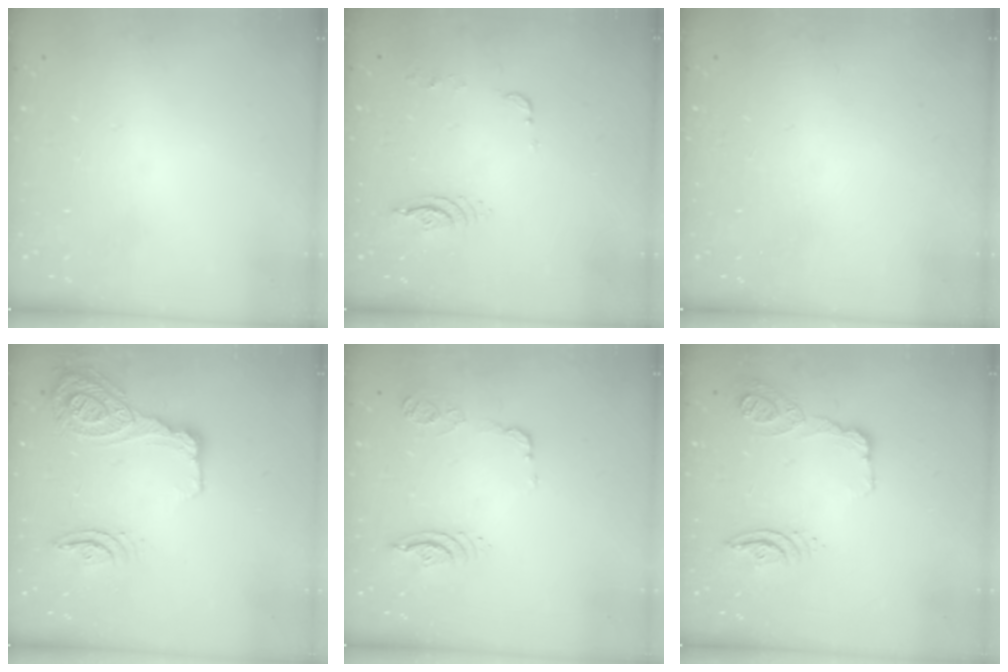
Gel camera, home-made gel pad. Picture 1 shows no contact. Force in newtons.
{"total": 6.7, "press": 6.7, "slide": 0.5}
{"total": 0.0}
{"total": 17.9, "press": 17.6, "slide": 3.7}
{"total": 10.8, "press": 10.7, "slide": 1.4}
{"total": 21.3, "press": 16.2, "slide": 13.8}